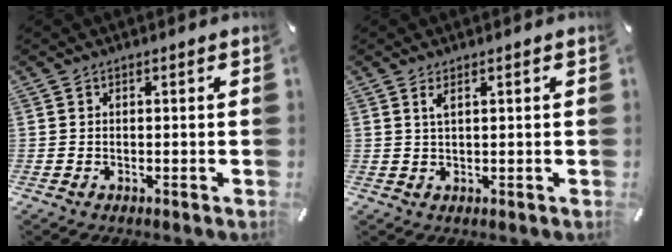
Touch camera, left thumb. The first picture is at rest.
{"total": 2.1, "force": [0.8, 0.5, 1.9], "torque": [-0.040, 0.002, 0.013]}